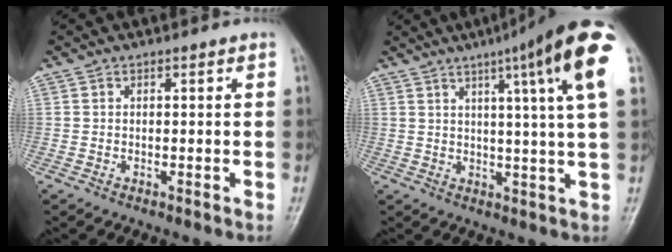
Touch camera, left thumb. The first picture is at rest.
{"total": 16.4, "force": [7.5, 0.8, 14.5], "torque": [-0.196, -0.017, 0.086]}